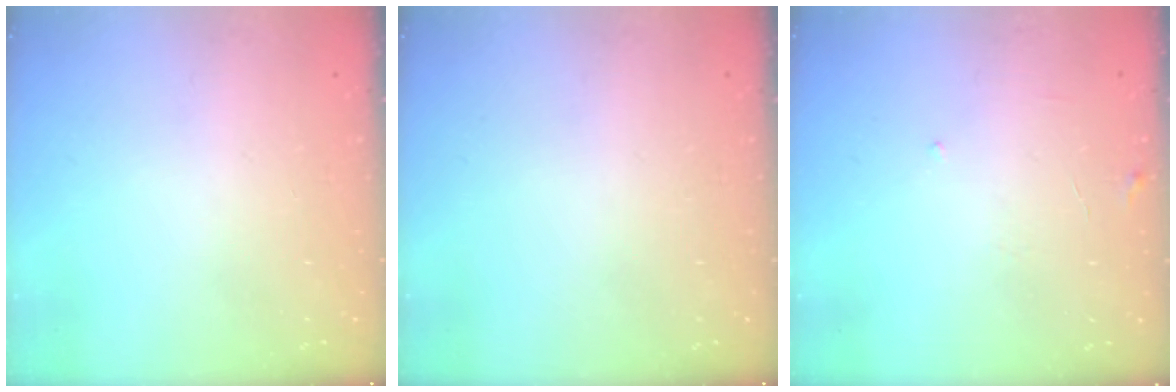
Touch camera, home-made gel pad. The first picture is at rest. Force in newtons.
{"total": 0.0}
{"total": 6.7, "press": 6.7, "slide": 0.4}